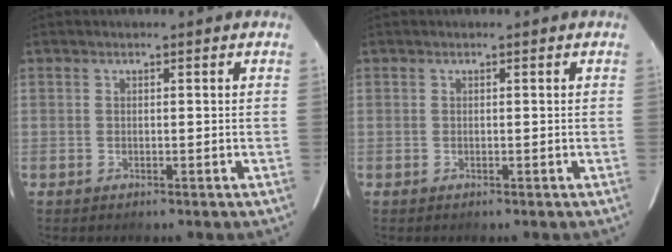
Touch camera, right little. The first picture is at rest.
{"total": 0.0}